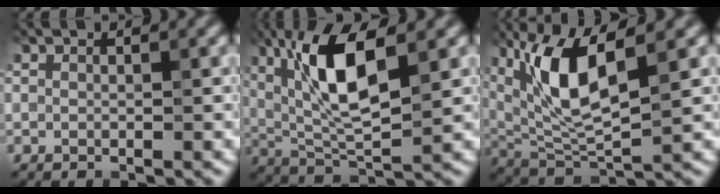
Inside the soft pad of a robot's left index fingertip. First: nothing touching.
{"total": 8.8, "force": [2.7, 2.6, 8.0], "torque": [-0.148, -0.004, 0.049]}
{"total": 8.4, "force": [2.7, 2.9, 7.4], "torque": [-0.155, -0.009, 0.052]}